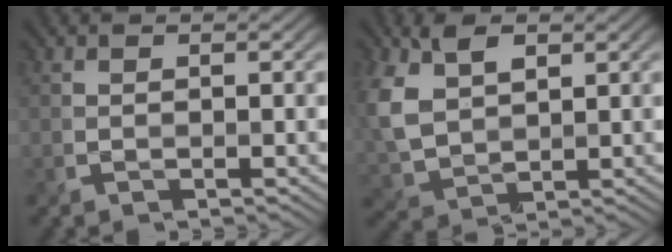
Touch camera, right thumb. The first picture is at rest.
{"total": 8.2, "force": [2.7, 5.2, 5.7], "torque": [-0.155, -0.001, 0.055]}